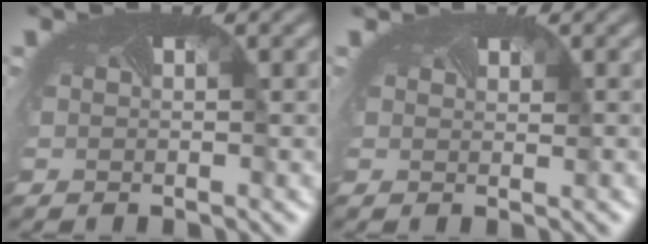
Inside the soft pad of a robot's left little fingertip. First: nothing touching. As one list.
[{"total": 0.9, "force": [0.8, 0.0, -0.3], "torque": [0.001, -0.007, 0.006]}]